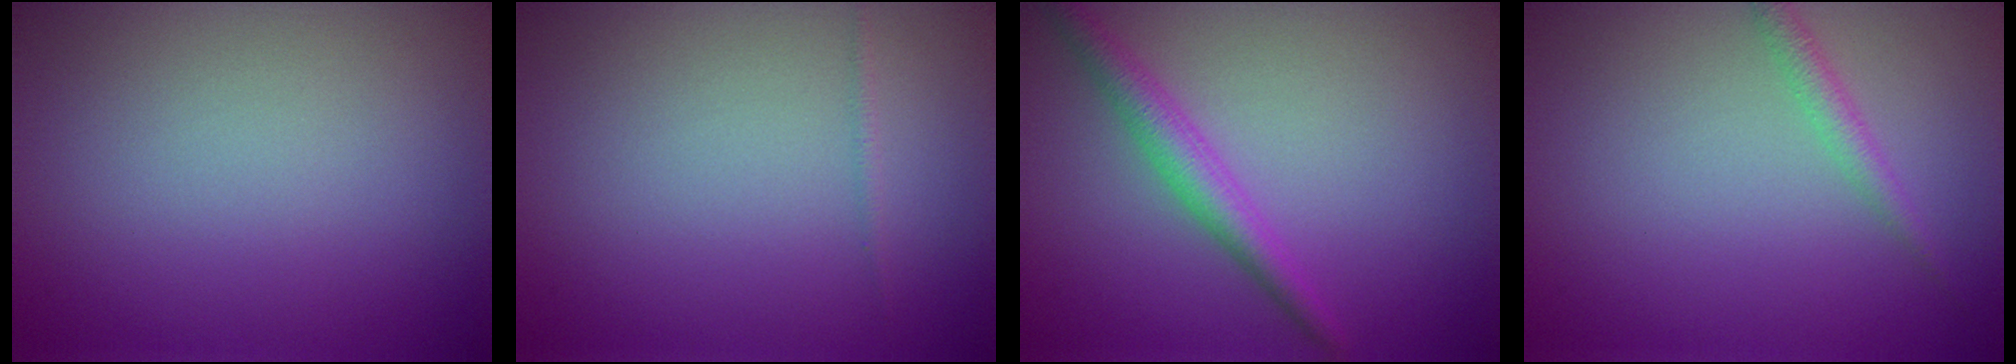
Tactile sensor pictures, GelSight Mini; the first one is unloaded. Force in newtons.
{"total": 0.5, "press": 0.5, "slide": 0.0}
{"total": 2.8, "press": 2.8, "slide": 0.0}
{"total": 1.4, "press": 1.4, "slide": 0.0}